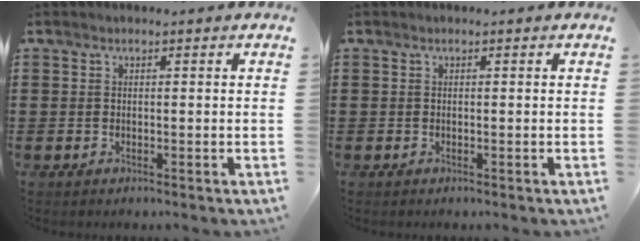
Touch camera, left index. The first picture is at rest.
{"total": 0.0}